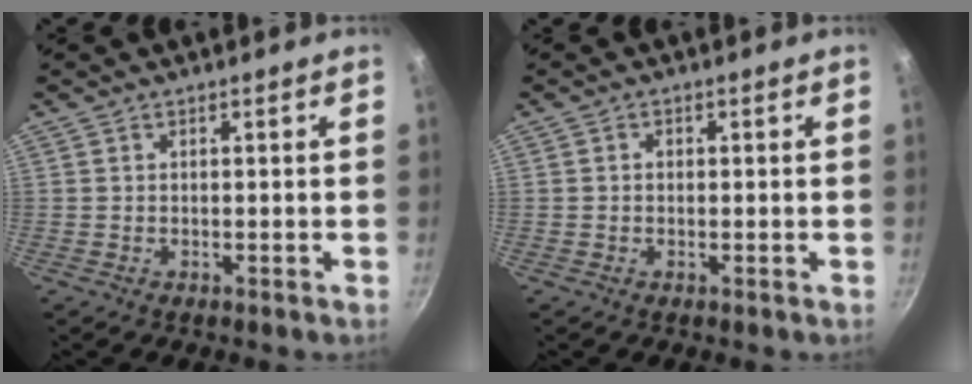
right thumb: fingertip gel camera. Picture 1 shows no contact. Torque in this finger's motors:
{"motor_torque": [-0.42, 0.15, -0.37, 0.20, -0.06]}